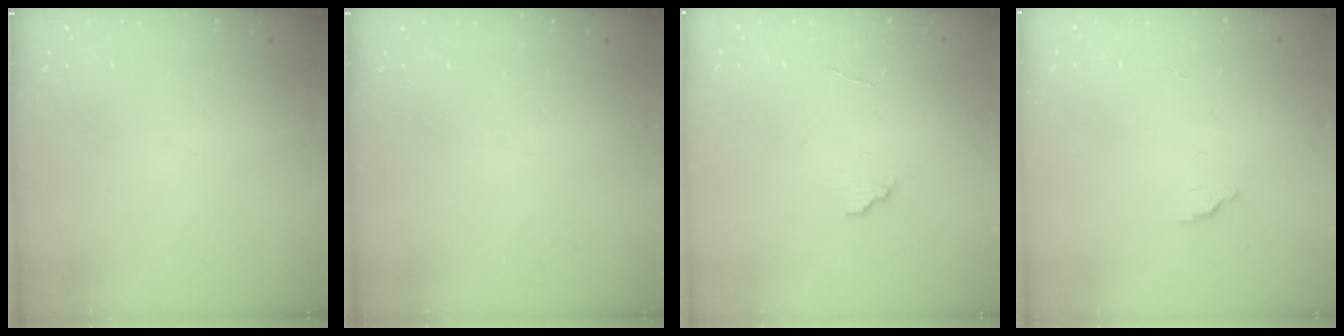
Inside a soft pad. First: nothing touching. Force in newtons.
{"total": 0.0}
{"total": 4.3, "press": 4.3, "slide": 0.4}
{"total": 1.4, "press": 1.4, "slide": 0.1}